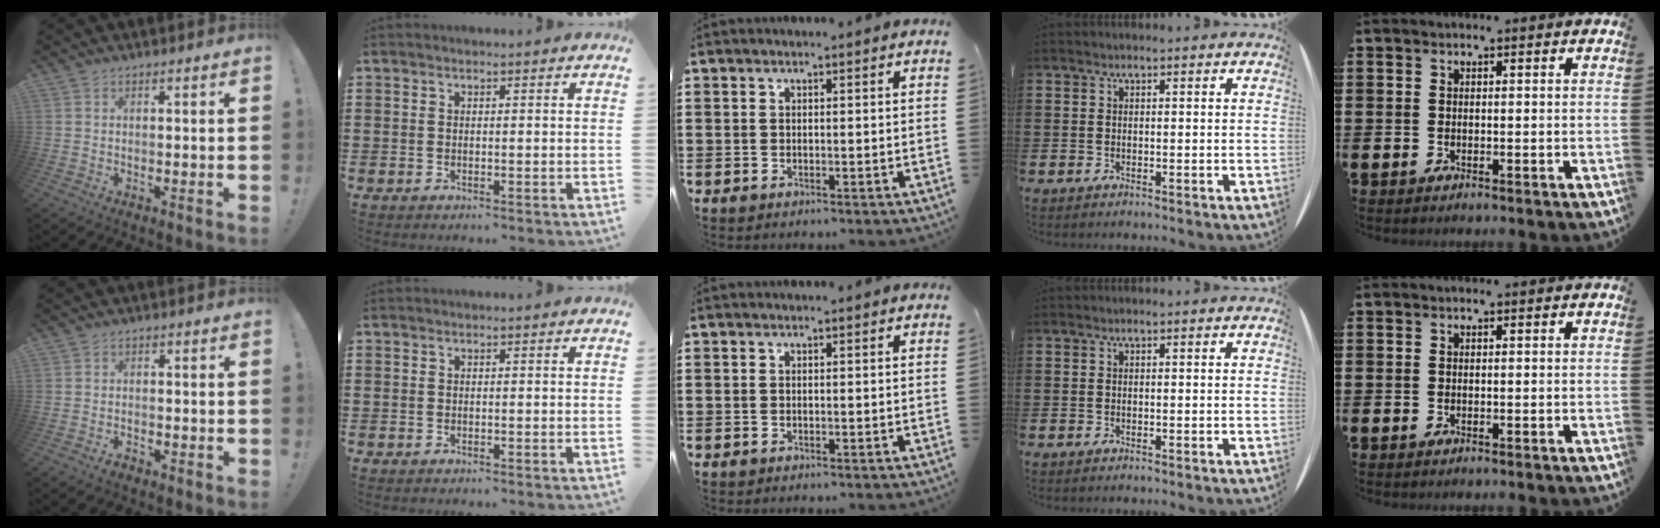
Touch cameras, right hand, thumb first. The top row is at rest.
{"thumb": {"total": 1.6, "force": [-1.4, 0.5, 0.7], "torque": [-0.007, 0.007, -0.025]}}